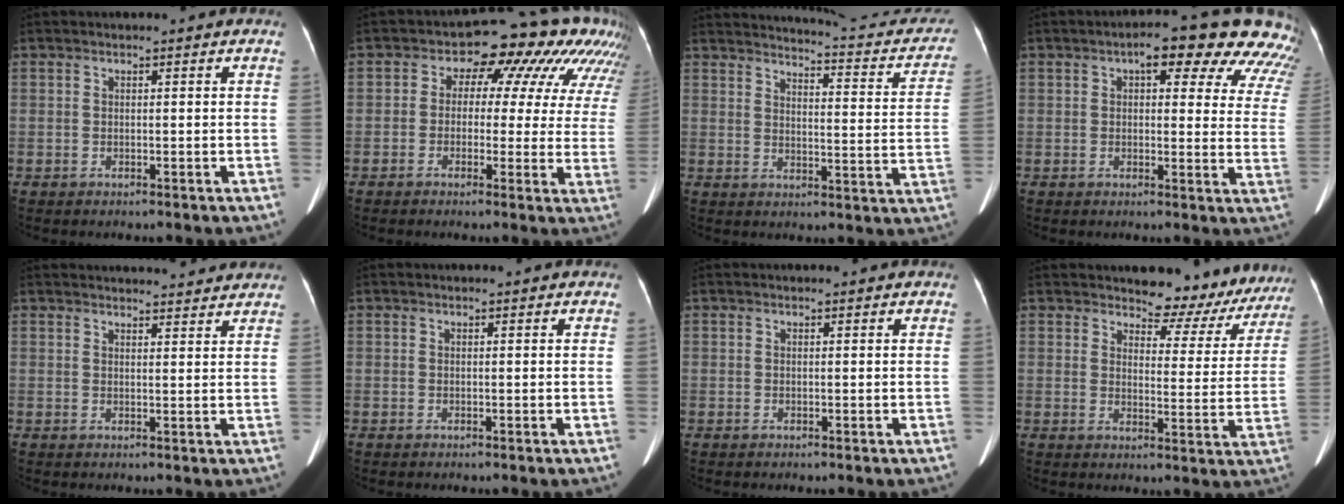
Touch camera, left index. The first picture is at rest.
{"total": 14.2, "force": [7.1, 7.3, 9.9], "torque": [-0.118, 0.052, 0.063]}
{"total": 19.1, "force": [16.9, 4.3, 7.7], "torque": [-0.081, -0.021, 0.183]}
{"total": 16.4, "force": [11.7, 5.5, 10.1], "torque": [-0.103, 0.021, 0.120]}
{"total": 11.1, "force": [10.6, 1.8, 2.7], "torque": [-0.022, 0.015, 0.119]}
{"total": 0.9, "force": [0.8, 0.2, 0.2], "torque": [-0.010, 0.006, 0.009]}
{"total": 1.3, "force": [1.2, 0.3, 0.3], "torque": [-0.011, 0.008, 0.013]}
{"total": 10.9, "force": [10.1, 3.5, 2.0], "torque": [-0.003, -0.026, 0.101]}